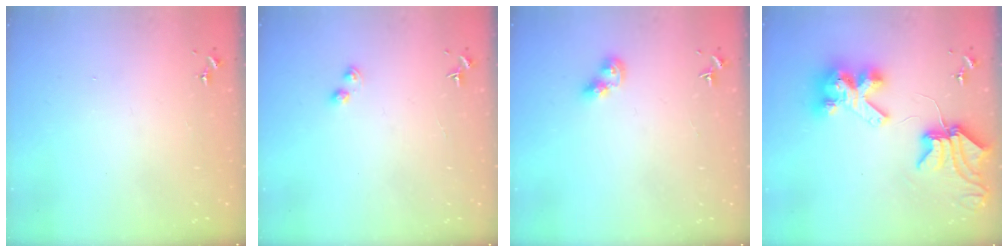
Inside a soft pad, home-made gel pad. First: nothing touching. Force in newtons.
{"total": 2.8, "press": 2.7, "slide": 0.4}
{"total": 7.1, "press": 7.0, "slide": 0.8}
{"total": 12.7, "press": 12.6, "slide": 1.6}